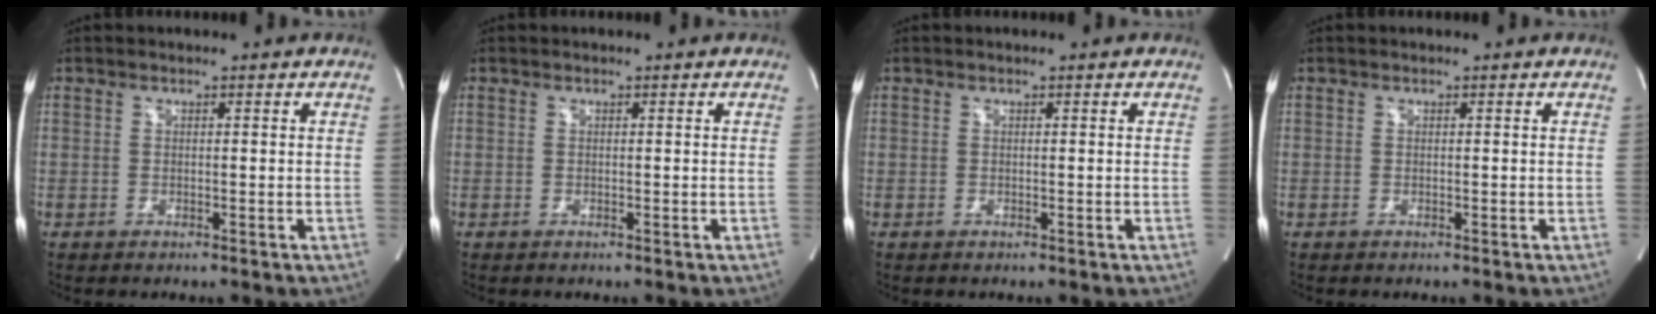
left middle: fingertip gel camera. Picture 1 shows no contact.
{"total": 0.0}
{"total": 0.0}
{"total": 0.0}